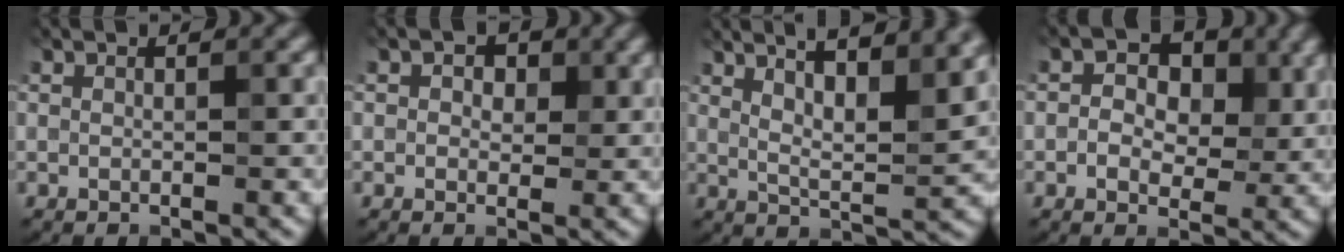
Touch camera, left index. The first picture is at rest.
{"total": 2.5, "force": [0.9, 1.8, 1.5], "torque": [-0.016, 0.000, 0.005]}
{"total": 11.0, "force": [6.2, 3.3, 8.5], "torque": [-0.099, 0.032, 0.070]}
{"total": 5.6, "force": [1.0, 3.7, 4.0], "torque": [-0.045, -0.002, 0.007]}